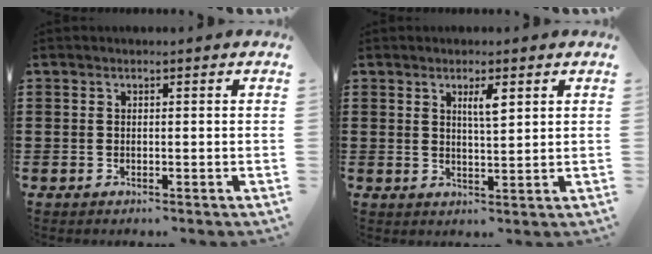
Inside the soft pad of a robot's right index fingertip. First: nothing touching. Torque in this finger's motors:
{"motor_torque": [0.18, -0.04, 0.14, 0.05]}